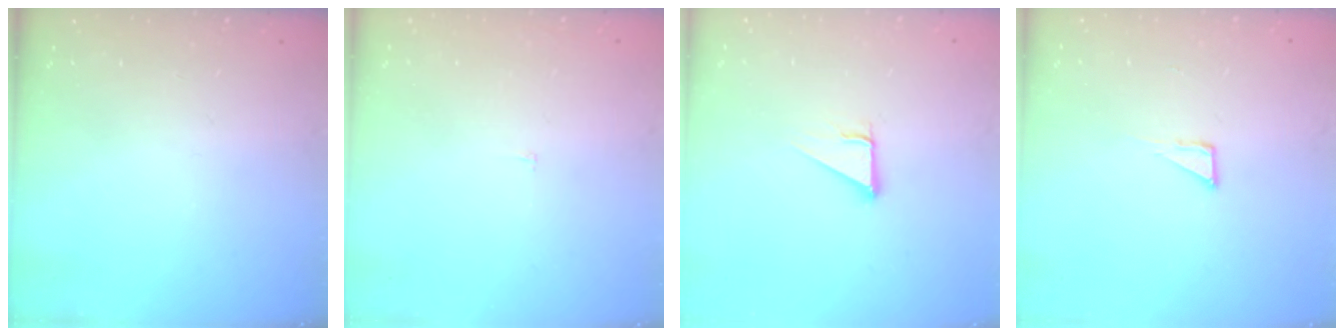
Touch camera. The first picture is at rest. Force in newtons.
{"total": 2.2, "press": 2.2, "slide": 0.2}
{"total": 2.9, "press": 2.9, "slide": 0.1}
{"total": 2.8, "press": 2.8, "slide": 0.2}